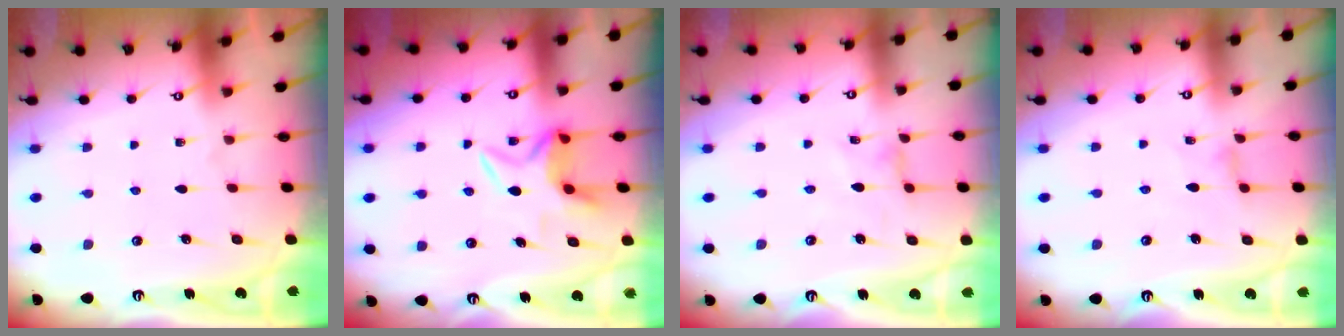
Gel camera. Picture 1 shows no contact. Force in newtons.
{"total": 4.5, "press": 4.5, "slide": 0.7}
{"total": 0.0}
{"total": 1.4, "press": 1.3, "slide": 0.4}